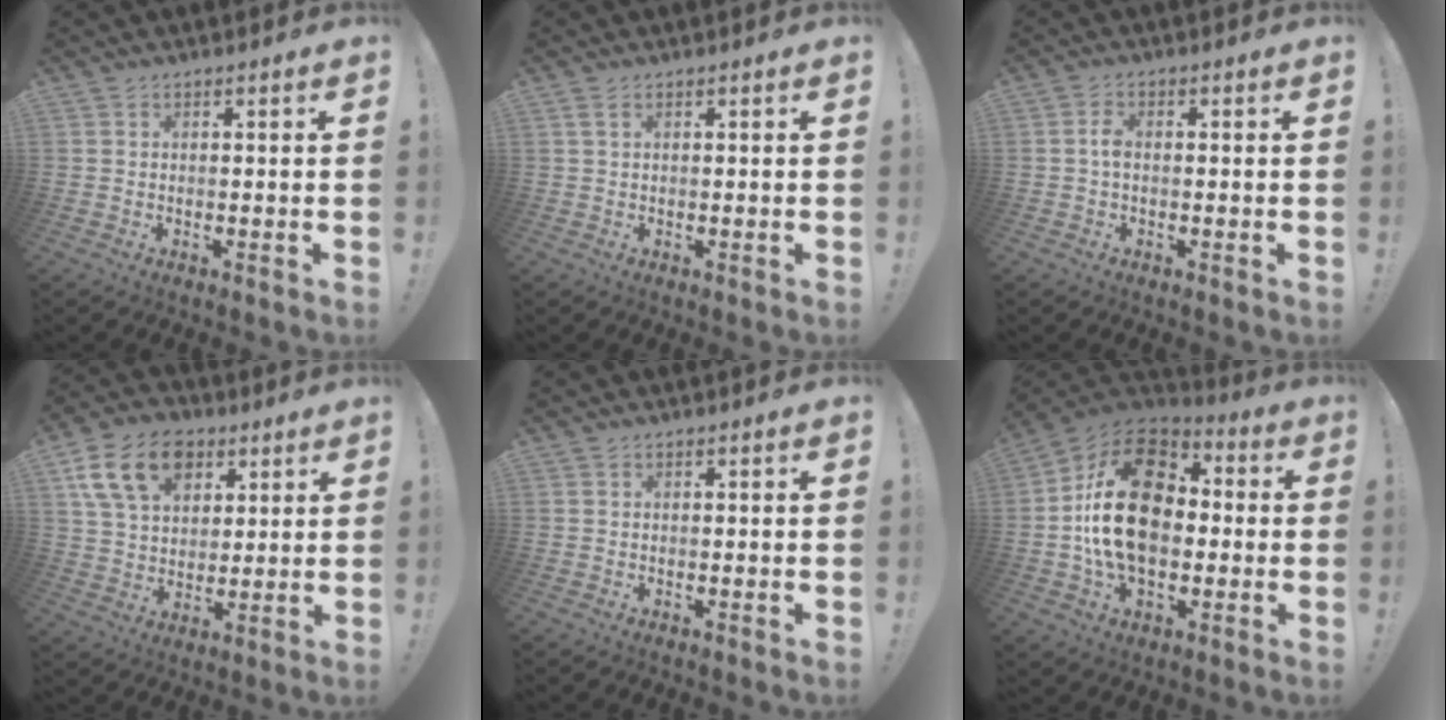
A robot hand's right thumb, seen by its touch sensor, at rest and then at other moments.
{"total": 1.5, "force": [0.6, 0.4, 1.3], "torque": [-0.035, 0.005, 0.012]}
{"total": 2.9, "force": [-0.4, 1.6, 2.3], "torque": [-0.042, 0.008, -0.007]}
{"total": 17.1, "force": [7.8, 12.0, 9.4], "torque": [-0.158, -0.023, 0.152]}
{"total": 0.0}
{"total": 24.5, "force": [0.9, 16.0, 18.5], "torque": [-0.327, 0.022, 0.020]}